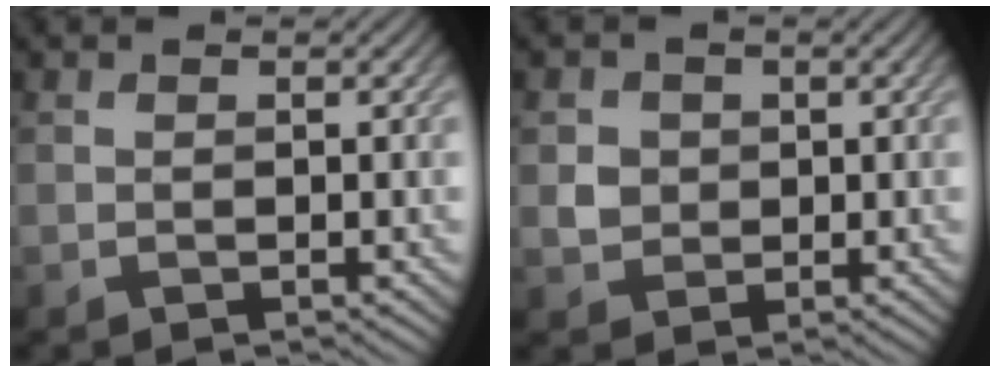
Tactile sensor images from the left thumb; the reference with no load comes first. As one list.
[{"total": 2.2, "force": [0.4, 2.0, 0.6], "torque": [-0.016, 0.002, 0.007]}]